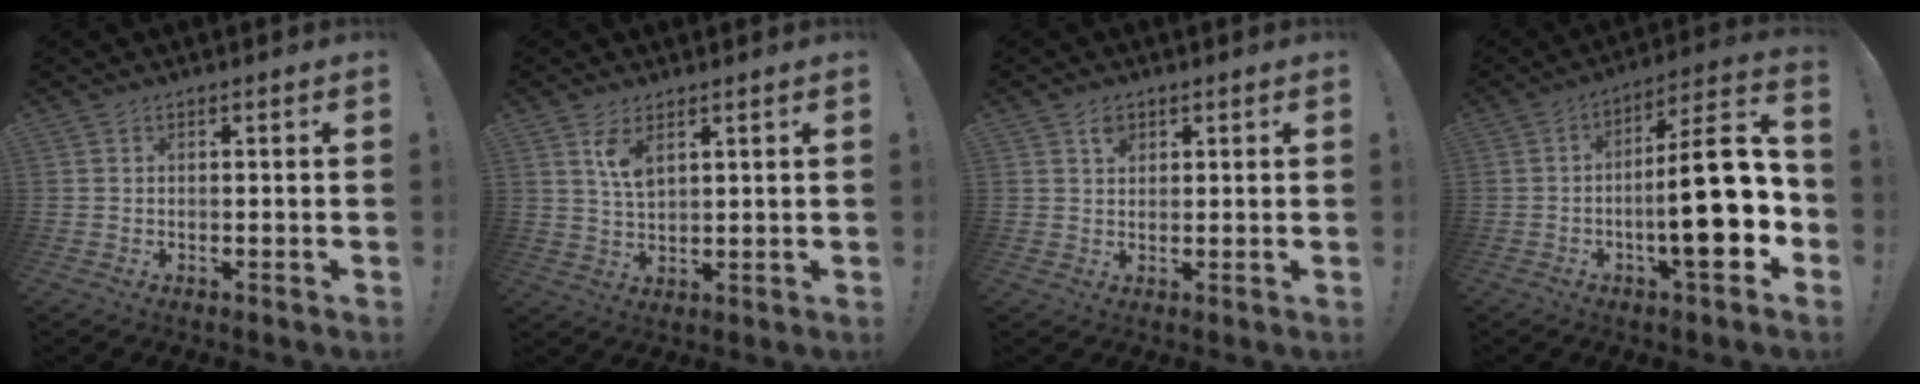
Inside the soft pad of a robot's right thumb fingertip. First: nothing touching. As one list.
[{"total": 5.9, "force": [3.3, 2.5, 4.2], "torque": [-0.072, -0.015, 0.057]}, {"total": 2.7, "force": [1.5, 1.9, 1.2], "torque": [-0.002, -0.008, 0.024]}, {"total": 21.0, "force": [-3.2, 5.2, 20.1], "torque": [-0.306, 0.008, -0.052]}]